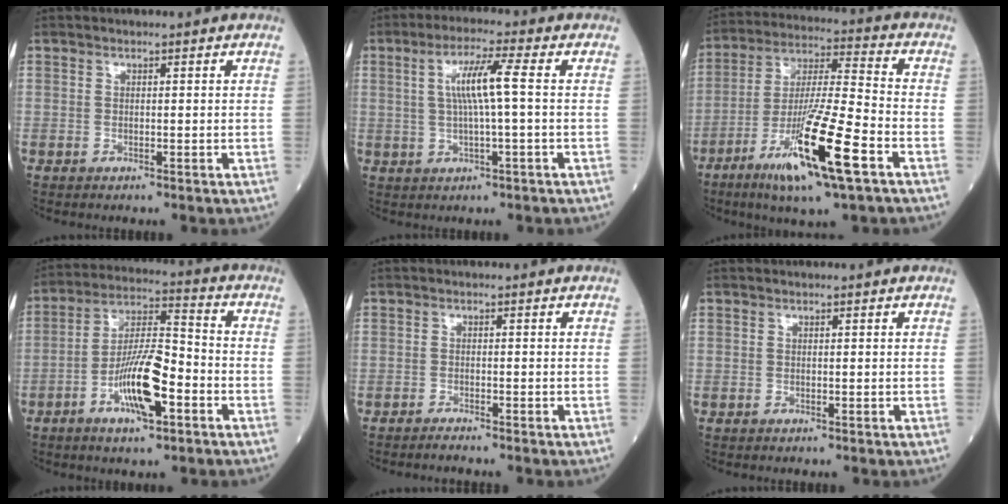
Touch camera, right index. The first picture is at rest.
{"total": 6.6, "force": [0.8, -0.2, 6.5], "torque": [-0.121, 0.010, 0.015]}
{"total": 16.6, "force": [-7.8, 0.7, 14.6], "torque": [-0.279, -0.028, -0.138]}
{"total": 11.7, "force": [-4.5, 2.8, 10.4], "torque": [-0.198, 0.005, -0.081]}
{"total": 1.3, "force": [-1.3, -0.2, 0.3], "torque": [-0.009, -0.002, -0.024]}
{"total": 0.0}